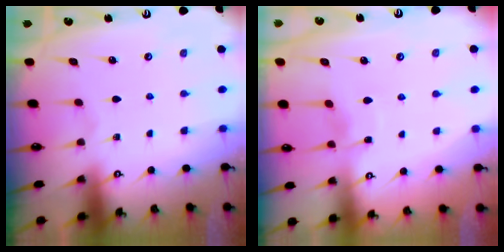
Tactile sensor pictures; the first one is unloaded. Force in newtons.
{"total": 4.7, "press": 4.7, "slide": 0.5}